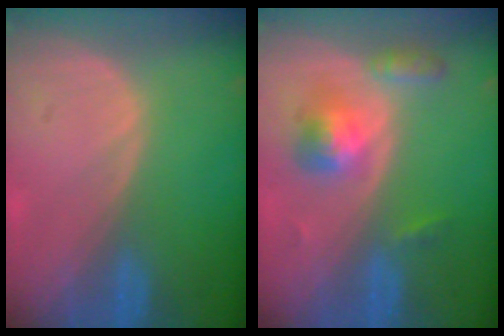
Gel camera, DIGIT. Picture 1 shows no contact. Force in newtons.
{"total": 5.3, "press": 5.0, "slide": 1.7}